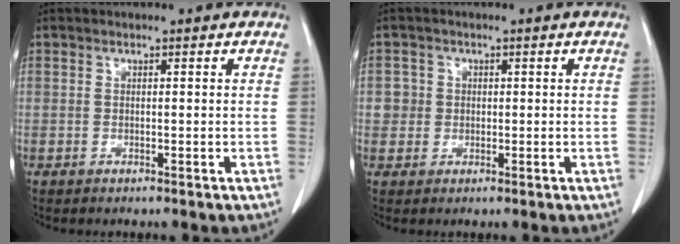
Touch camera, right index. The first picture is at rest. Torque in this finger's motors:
{"motor_torque": [0.05, 0.03, 0.01, 0.01]}